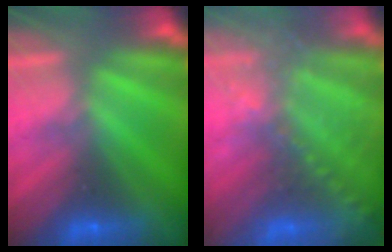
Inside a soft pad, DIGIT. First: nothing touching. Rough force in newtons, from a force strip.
{"total": 8.1}